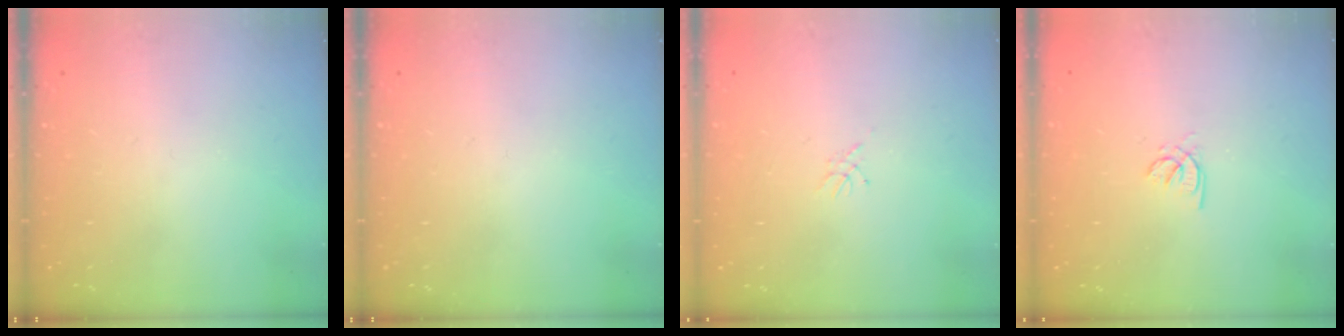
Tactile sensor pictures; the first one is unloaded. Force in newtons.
{"total": 0.0}
{"total": 2.3, "press": 2.2, "slide": 0.3}
{"total": 1.9, "press": 1.8, "slide": 0.4}